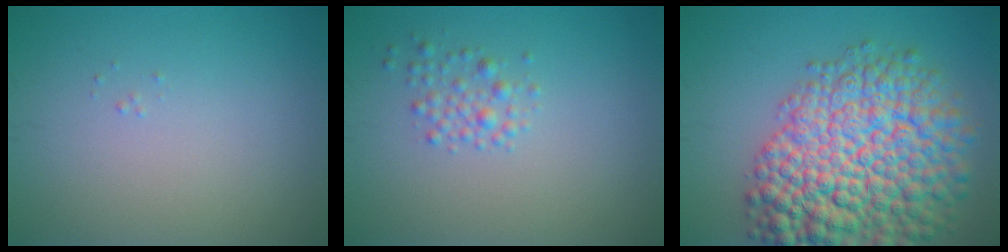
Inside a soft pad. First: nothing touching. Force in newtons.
{"total": 1.7, "press": 1.7, "slide": 0.1}
{"total": 13.3, "press": 13.3, "slide": 0.5}